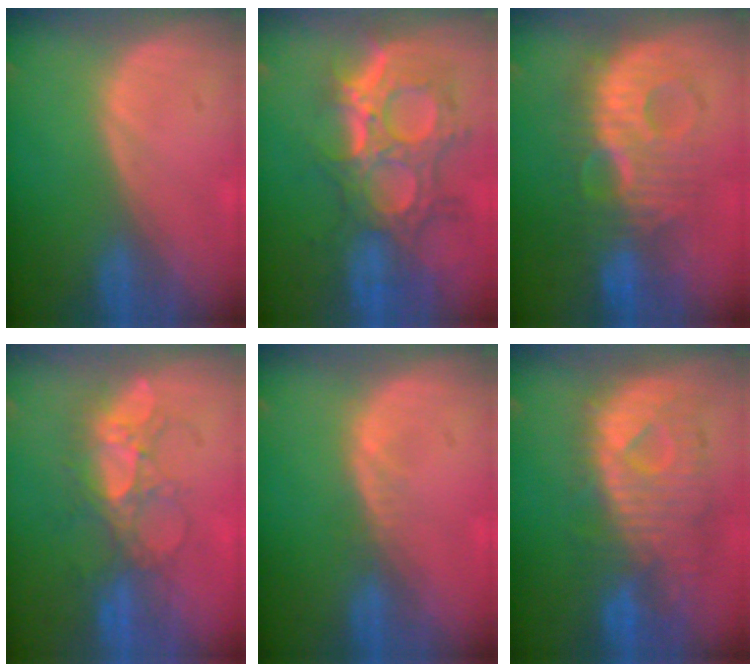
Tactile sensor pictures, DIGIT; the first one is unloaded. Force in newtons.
{"total": 11.9, "press": 10.7, "slide": 5.3}
{"total": 9.6, "press": 9.6, "slide": 0.1}
{"total": 6.4, "press": 6.2, "slide": 1.5}
{"total": 1.1, "press": 1.1, "slide": 0.3}
{"total": 10.7, "press": 9.7, "slide": 4.7}